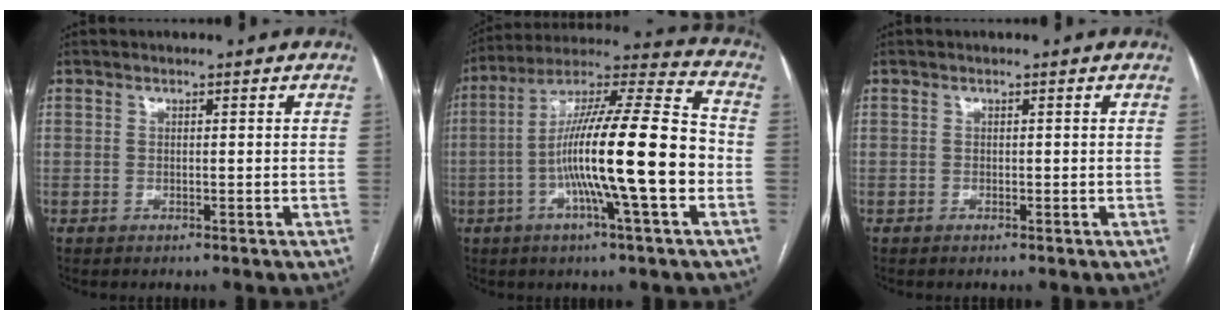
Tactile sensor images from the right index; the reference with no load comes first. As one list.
[{"total": 19.3, "force": [-4.0, 0.7, 18.9], "torque": [-0.321, 0.006, -0.075]}, {"total": 0.0}]